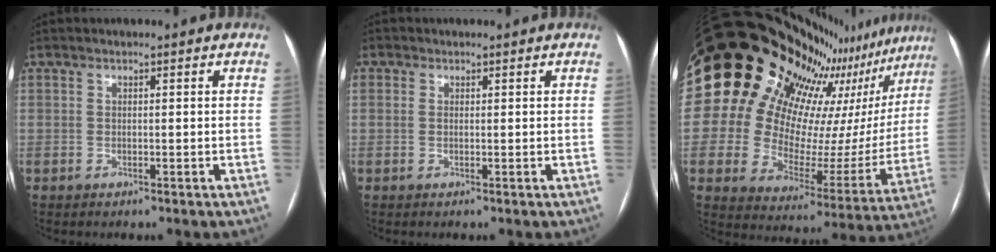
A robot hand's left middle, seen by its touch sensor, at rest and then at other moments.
{"total": 1.4, "force": [0.4, 1.1, 0.8], "torque": [-0.028, 0.009, 0.009]}
{"total": 26.9, "force": [21.6, 9.5, 12.8], "torque": [-0.227, -0.040, 0.298]}